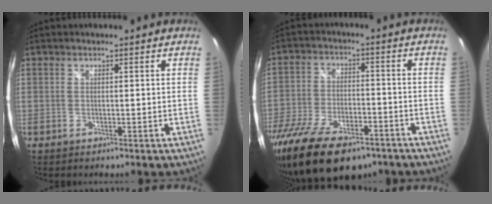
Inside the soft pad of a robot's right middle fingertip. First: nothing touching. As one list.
[{"total": 18.4, "force": [-12.8, 7.8, 10.7], "torque": [-0.228, -0.039, -0.214]}]